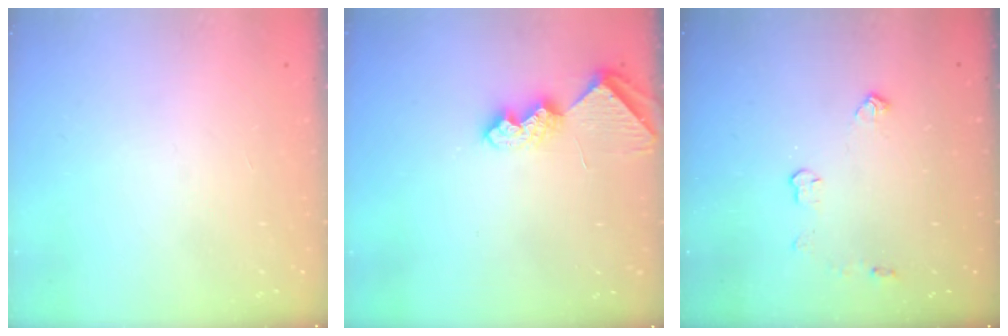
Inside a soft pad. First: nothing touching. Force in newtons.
{"total": 7.9, "press": 7.8, "slide": 0.5}
{"total": 5.1, "press": 5.0, "slide": 0.8}